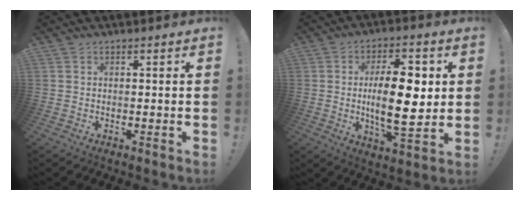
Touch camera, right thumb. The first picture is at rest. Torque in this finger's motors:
{"motor_torque": [1.73, 3.27, 1.66, -0.33, 0.08]}